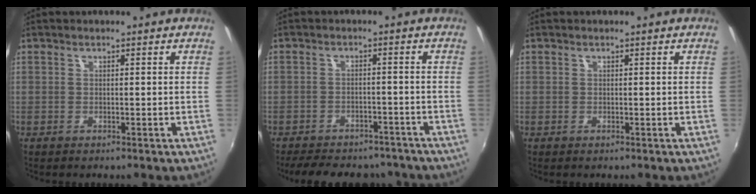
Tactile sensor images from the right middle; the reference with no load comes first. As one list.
[{"total": 15.5, "force": [-13.0, 5.9, 6.0], "torque": [-0.131, 0.003, -0.165]}, {"total": 0.0}]